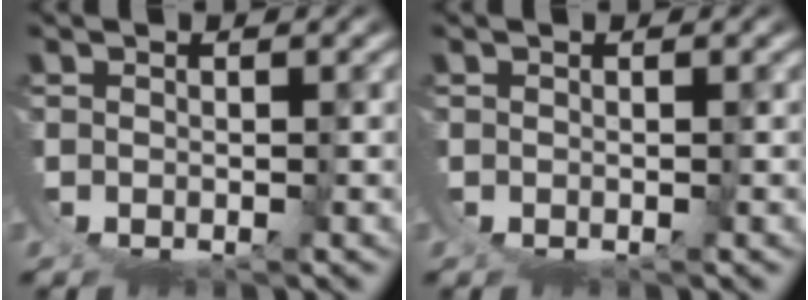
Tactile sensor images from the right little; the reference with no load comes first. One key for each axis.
{"total": 0.0}